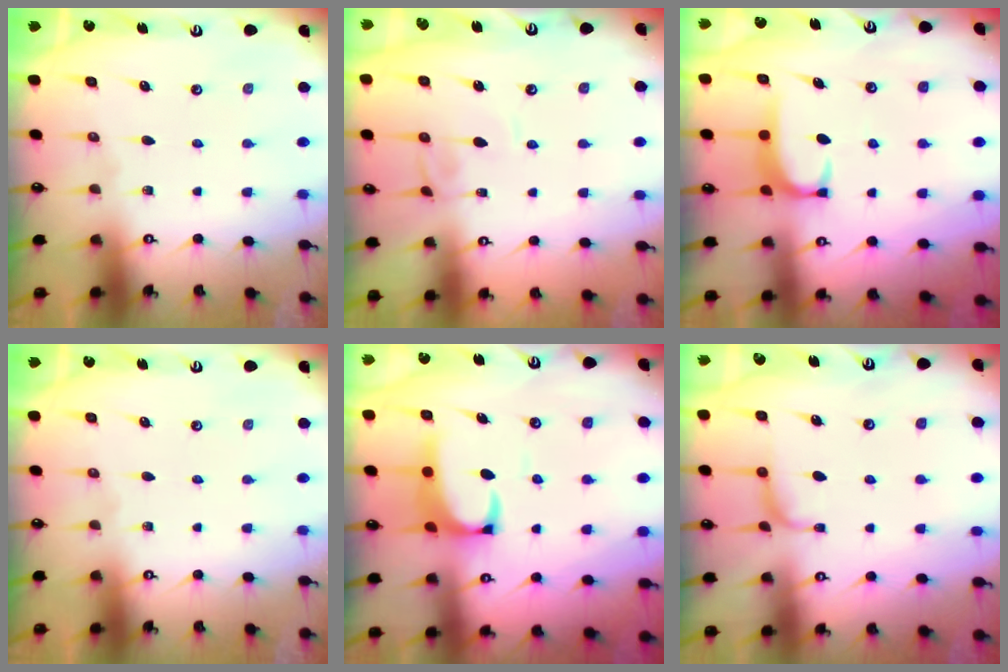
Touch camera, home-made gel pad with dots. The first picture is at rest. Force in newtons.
{"total": 3.7, "press": 3.7, "slide": 0.1}
{"total": 1.7, "press": 1.6, "slide": 0.5}
{"total": 0.0}
{"total": 2.1, "press": 1.9, "slide": 0.9}
{"total": 1.2, "press": 0.8, "slide": 0.8}